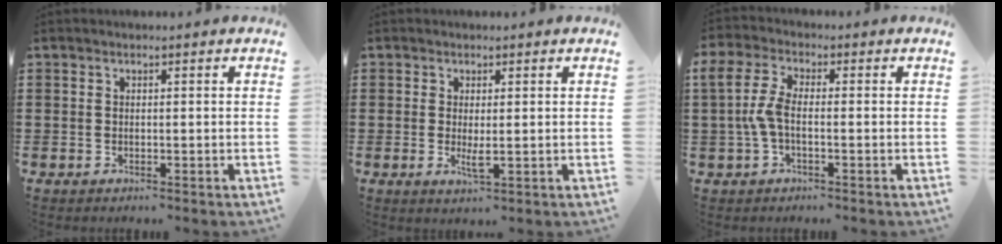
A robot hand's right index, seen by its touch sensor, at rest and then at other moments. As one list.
[{"total": 2.5, "force": [0.1, 0.6, 2.5], "torque": [-0.046, -0.003, 0.002]}, {"total": 5.4, "force": [-0.5, 2.5, 4.7], "torque": [-0.124, -0.003, -0.018]}]